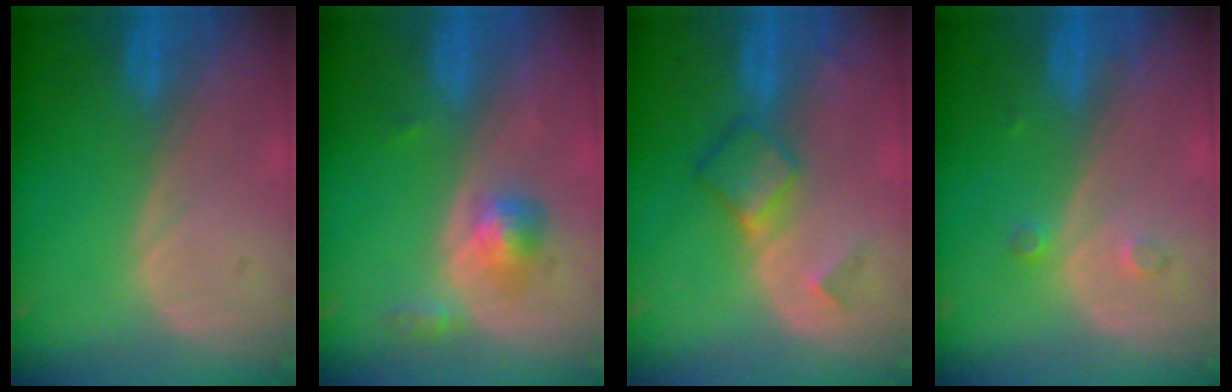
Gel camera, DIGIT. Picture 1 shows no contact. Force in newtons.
{"total": 3.7, "press": 3.7, "slide": 0.2}
{"total": 5.1, "press": 4.4, "slide": 2.6}
{"total": 1.9, "press": 1.6, "slide": 1.0}